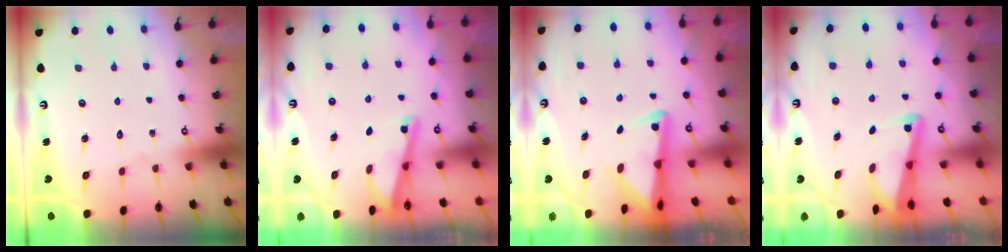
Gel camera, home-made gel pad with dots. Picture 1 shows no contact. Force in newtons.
{"total": 2.9, "press": 2.9, "slide": 0.3}
{"total": 3.3, "press": 3.2, "slide": 0.7}
{"total": 3.0, "press": 3.0, "slide": 0.3}